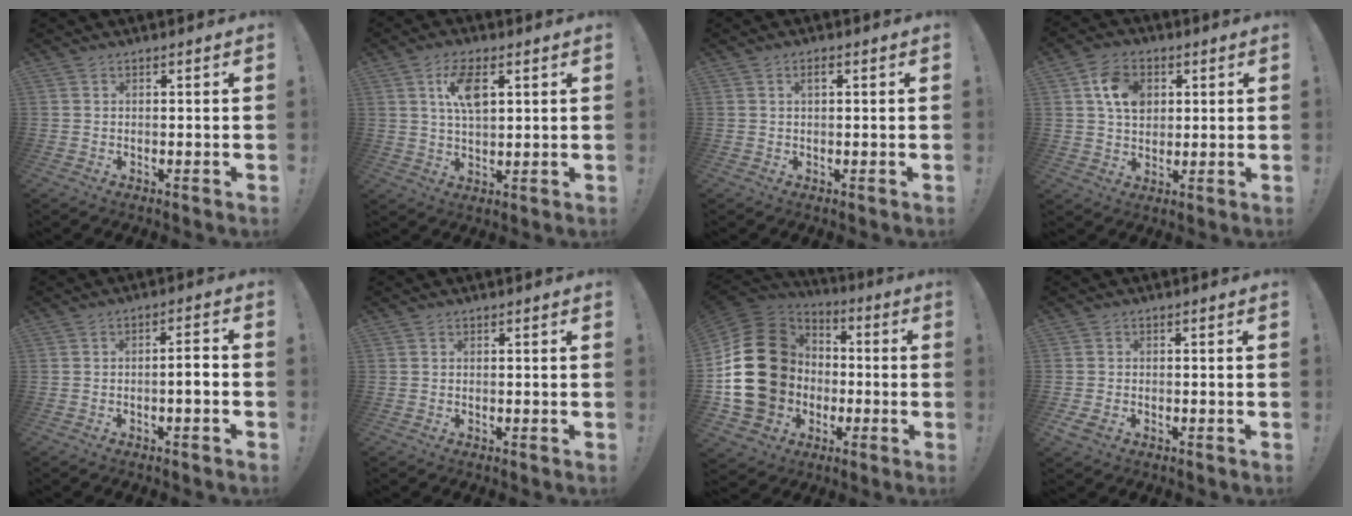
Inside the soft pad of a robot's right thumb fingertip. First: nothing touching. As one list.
[{"total": 9.0, "force": [3.2, 4.1, 7.4], "torque": [-0.123, 0.001, 0.056]}, {"total": 1.6, "force": [0.7, 0.6, 1.4], "torque": [-0.016, -0.001, 0.008]}, {"total": 10.2, "force": [3.6, 7.7, 5.6], "torque": [-0.086, 0.000, 0.071]}, {"total": 3.9, "force": [-1.4, 0.0, 3.6], "torque": [-0.061, 0.002, -0.025]}, {"total": 0.0}, {"total": 26.0, "force": [-0.7, 22.0, 13.9], "torque": [-0.250, 0.009, 0.038]}, {"total": 2.6, "force": [-1.0, 1.7, 1.7], "torque": [-0.037, -0.001, -0.019]}]